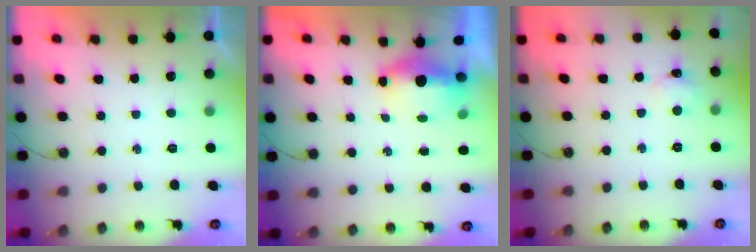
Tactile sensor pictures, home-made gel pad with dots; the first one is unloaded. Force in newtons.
{"total": 4.7, "press": 4.5, "slide": 1.2}
{"total": 3.3, "press": 3.3, "slide": 0.4}